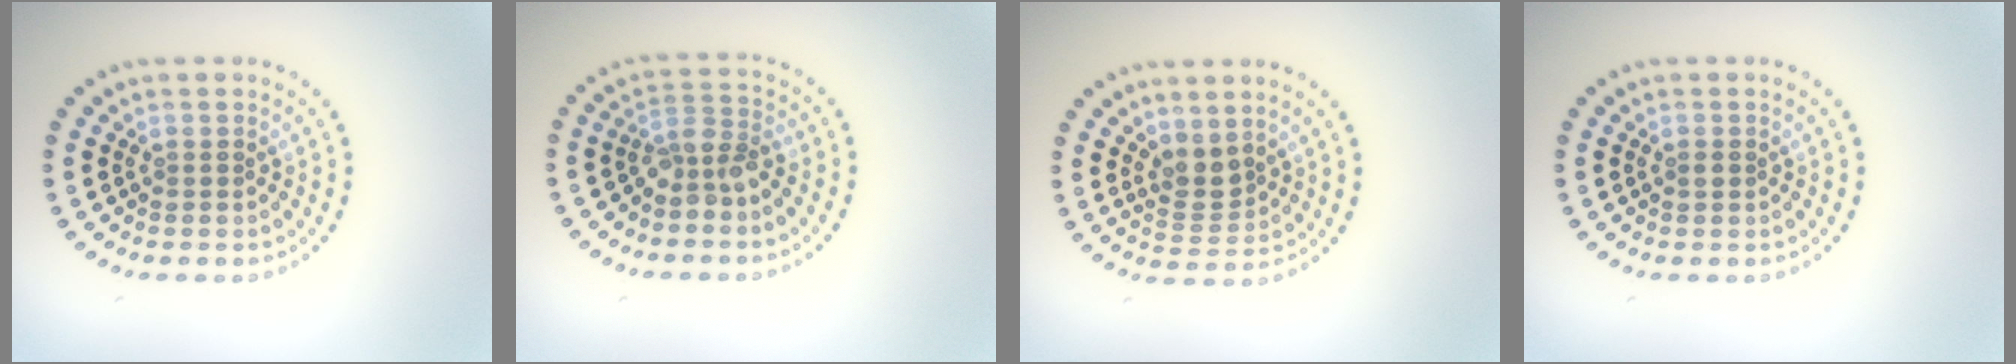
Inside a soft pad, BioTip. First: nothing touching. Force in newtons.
{"total": 2.8, "press": 2.2, "slide": 1.7}
{"total": 2.4, "press": 2.0, "slide": 1.3}
{"total": 0.6, "press": 0.6, "slide": 0.1}